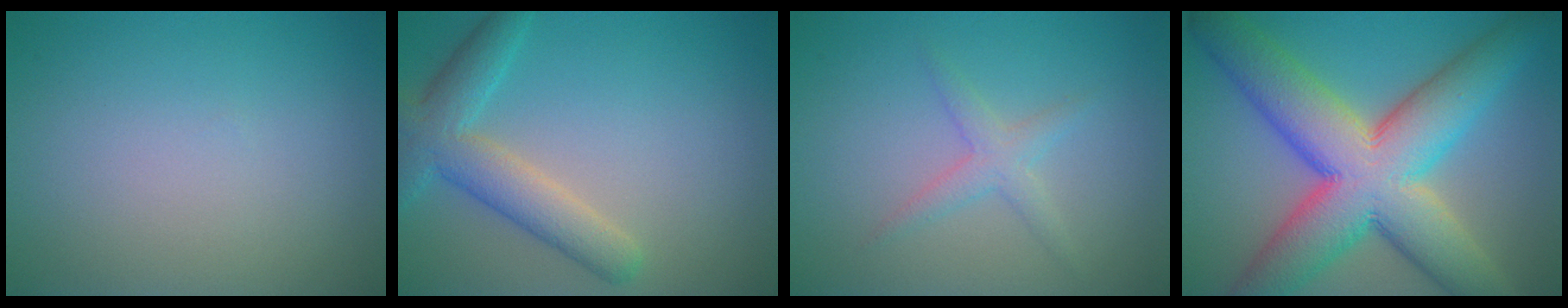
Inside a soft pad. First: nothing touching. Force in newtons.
{"total": 5.0, "press": 5.0, "slide": 0.3}
{"total": 2.0, "press": 2.0, "slide": 0.1}
{"total": 13.3, "press": 13.3, "slide": 0.6}